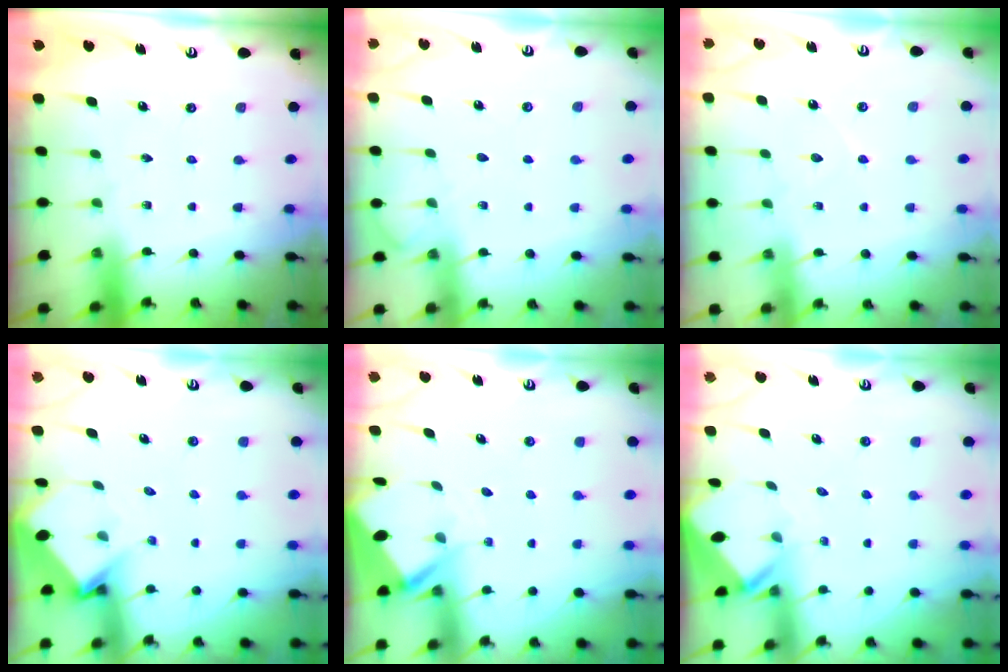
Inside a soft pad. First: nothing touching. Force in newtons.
{"total": 2.3, "press": 2.3, "slide": 0.3}
{"total": 4.3, "press": 4.2, "slide": 0.6}
{"total": 4.3, "press": 4.3, "slide": 0.4}
{"total": 3.6, "press": 3.6, "slide": 0.4}
{"total": 2.6, "press": 2.6, "slide": 0.1}